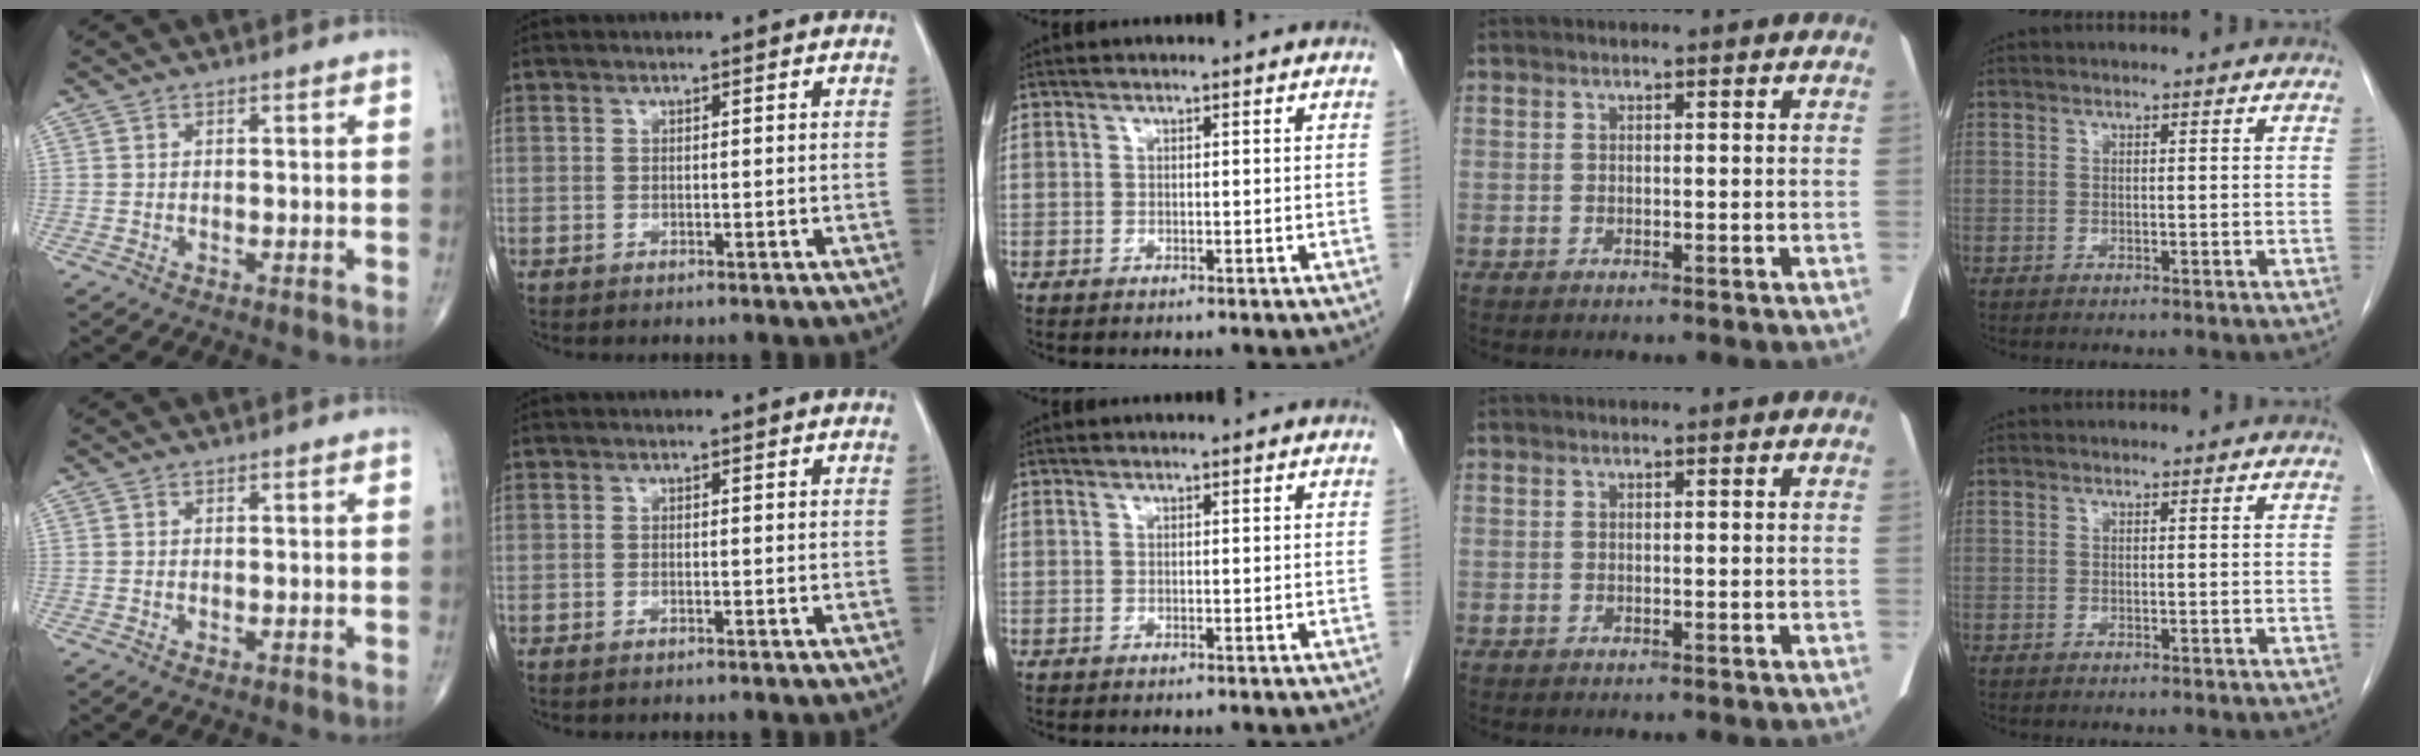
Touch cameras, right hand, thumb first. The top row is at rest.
{"thumb": {"total": 0.7, "force": [-0.2, 0.4, 0.6], "torque": [-0.009, -0.001, -0.002]}, "index": {"total": 0.6, "force": [-0.5, 0.1, 0.3], "torque": [-0.009, -0.001, -0.007]}}